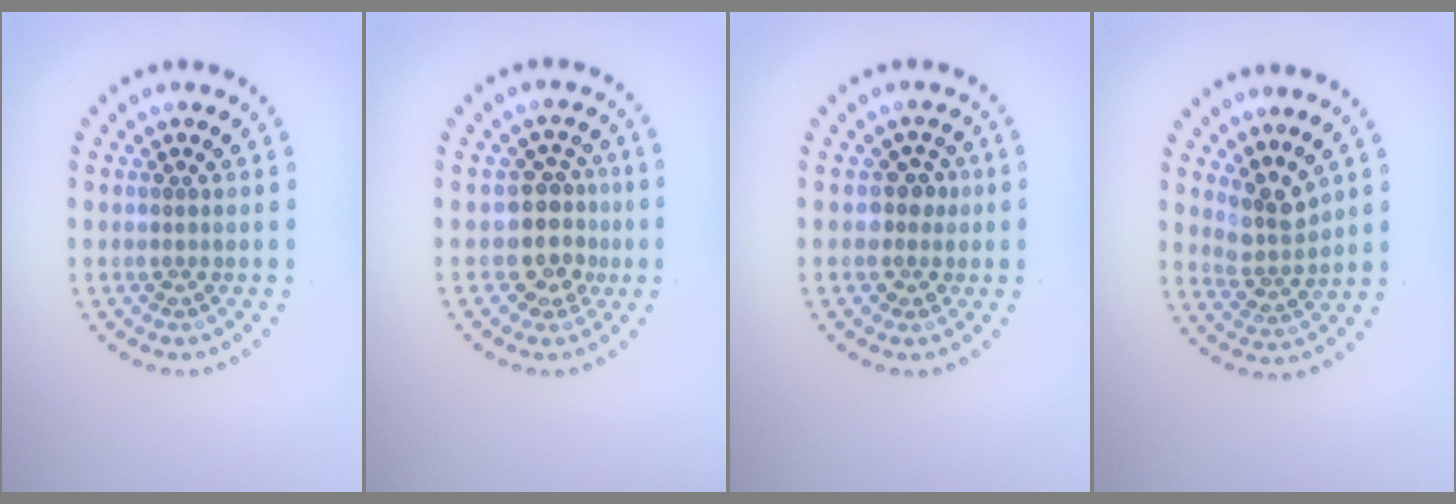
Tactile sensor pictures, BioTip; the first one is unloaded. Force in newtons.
{"total": 3.4, "press": 2.8, "slide": 1.9}
{"total": 1.9, "press": 1.6, "slide": 1.0}
{"total": 2.9, "press": 2.1, "slide": 2.0}